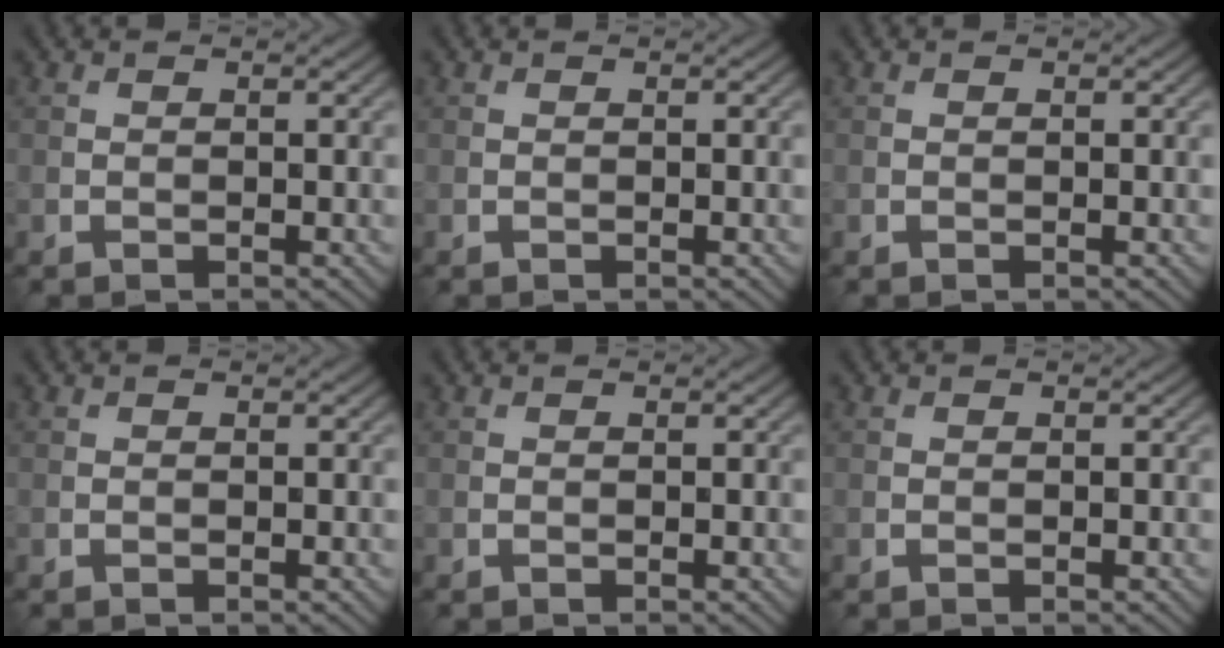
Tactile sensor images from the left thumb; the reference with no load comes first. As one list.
[{"total": 0.0}, {"total": 0.0}, {"total": 0.0}, {"total": 0.0}, {"total": 0.0}]